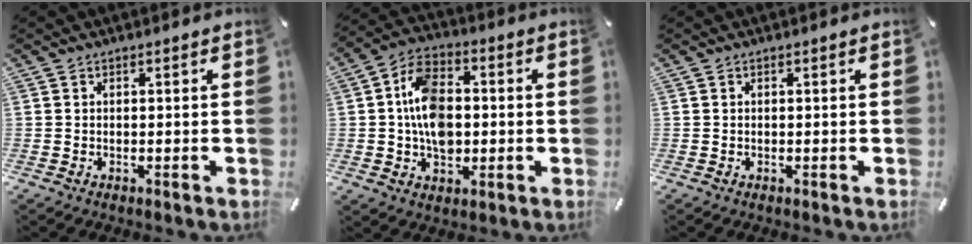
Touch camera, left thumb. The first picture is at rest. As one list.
[{"total": 11.5, "force": [-0.3, 8.3, 7.9], "torque": [-0.146, 0.009, -0.004]}, {"total": 0.0}]